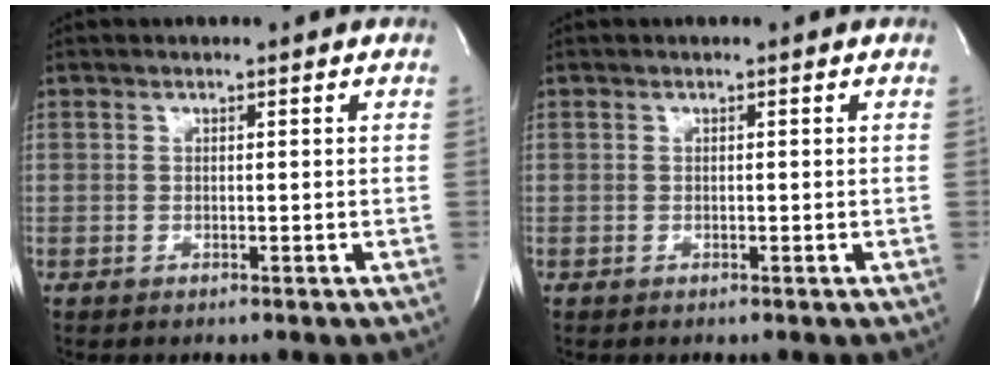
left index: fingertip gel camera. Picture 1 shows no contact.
{"total": 0.0}